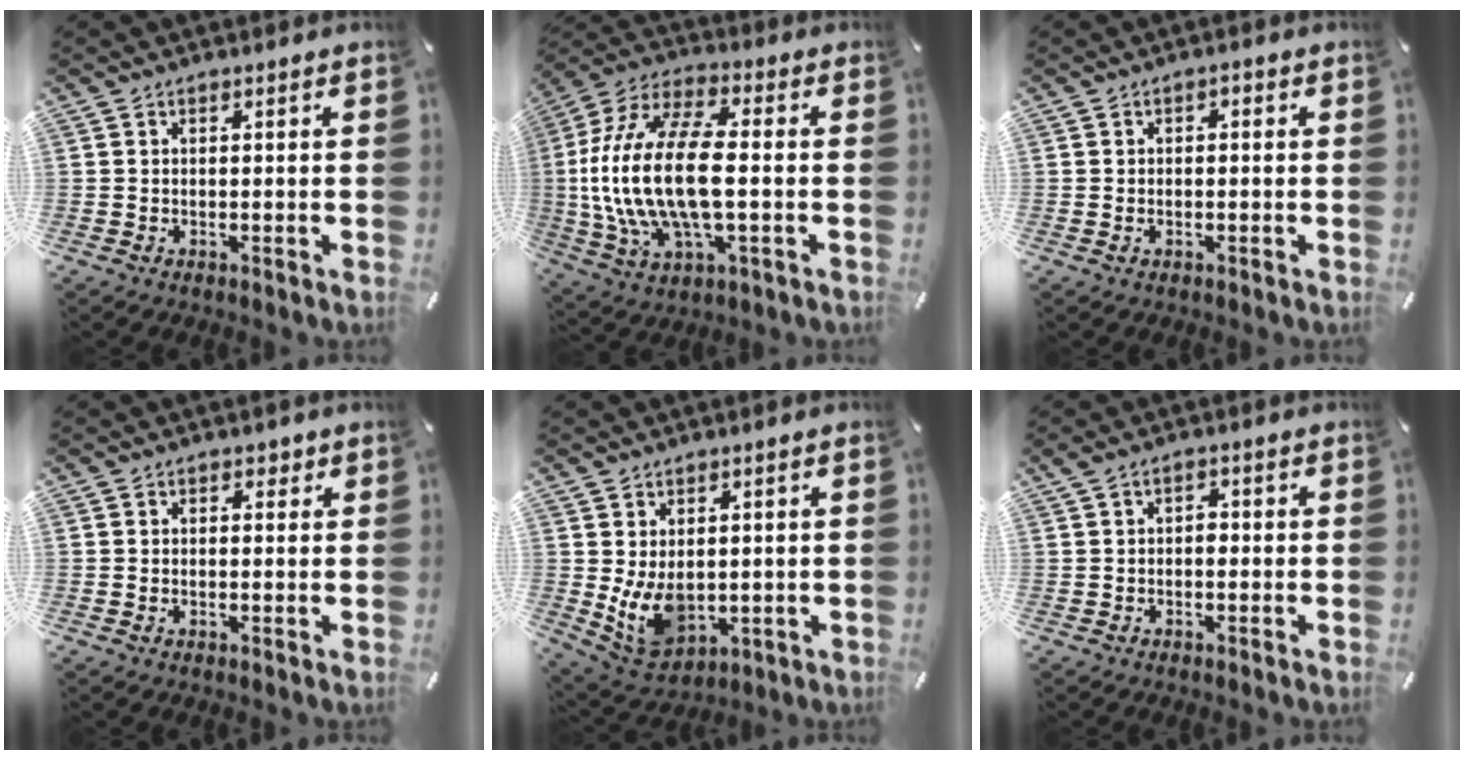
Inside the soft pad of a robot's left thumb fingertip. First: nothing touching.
{"total": 20.6, "force": [-0.7, 9.7, 18.2], "torque": [-0.389, -0.009, -0.013]}
{"total": 1.5, "force": [-0.3, 0.8, 1.3], "torque": [-0.023, 0.004, -0.007]}
{"total": 1.6, "force": [0.7, 1.3, 0.6], "torque": [0.010, -0.005, 0.007]}
{"total": 8.5, "force": [0.6, 6.5, 5.5], "torque": [-0.104, -0.012, 0.015]}
{"total": 2.3, "force": [-0.1, 1.6, 1.7], "torque": [-0.033, 0.008, -0.004]}